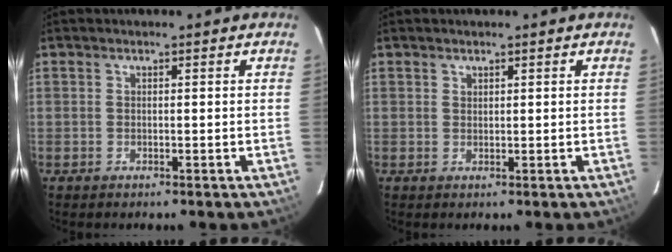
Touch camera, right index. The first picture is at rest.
{"total": 0.7, "force": [0.6, 0.3, 0.0], "torque": [0.000, 0.001, 0.011]}